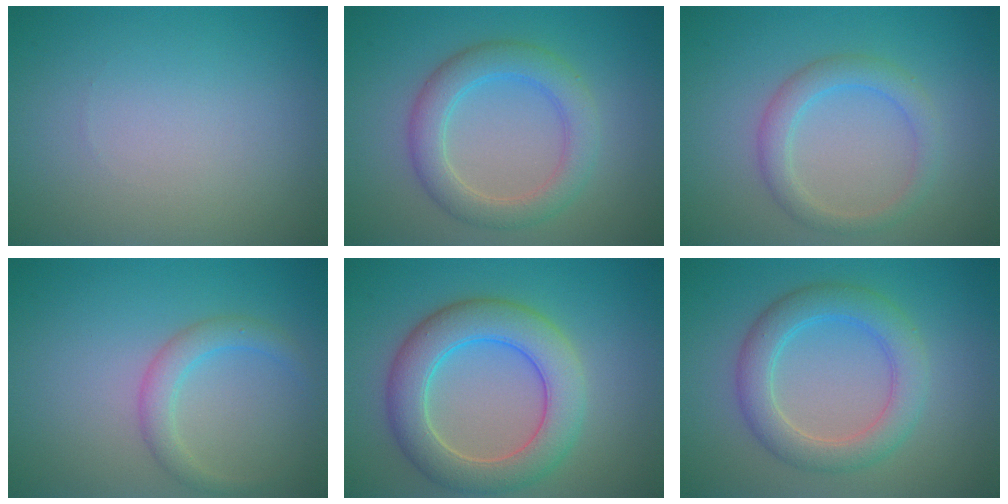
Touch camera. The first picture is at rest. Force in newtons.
{"total": 3.5, "press": 3.5, "slide": 0.5}
{"total": 2.7, "press": 2.7, "slide": 0.1}
{"total": 2.3, "press": 2.3, "slide": 0.0}
{"total": 6.7, "press": 6.7, "slide": 0.5}
{"total": 4.5, "press": 4.5, "slide": 0.3}